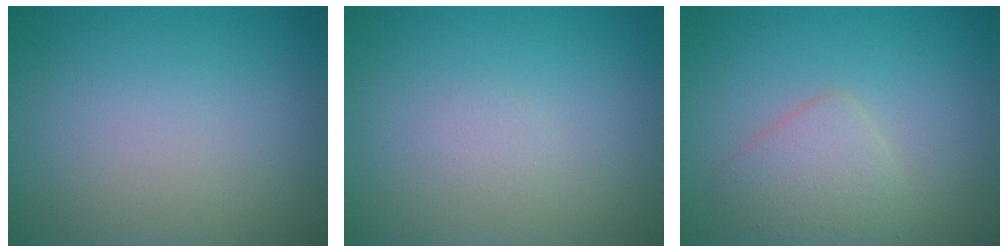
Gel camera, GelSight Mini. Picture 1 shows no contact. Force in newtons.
{"total": 0.7, "press": 0.7, "slide": 0.0}
{"total": 2.8, "press": 2.8, "slide": 0.0}